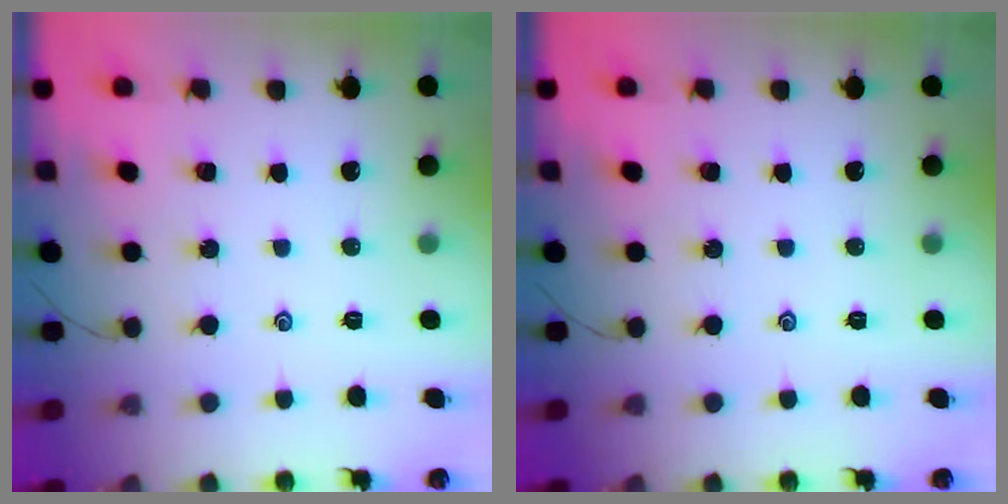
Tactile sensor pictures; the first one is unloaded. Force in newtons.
{"total": 0.0}